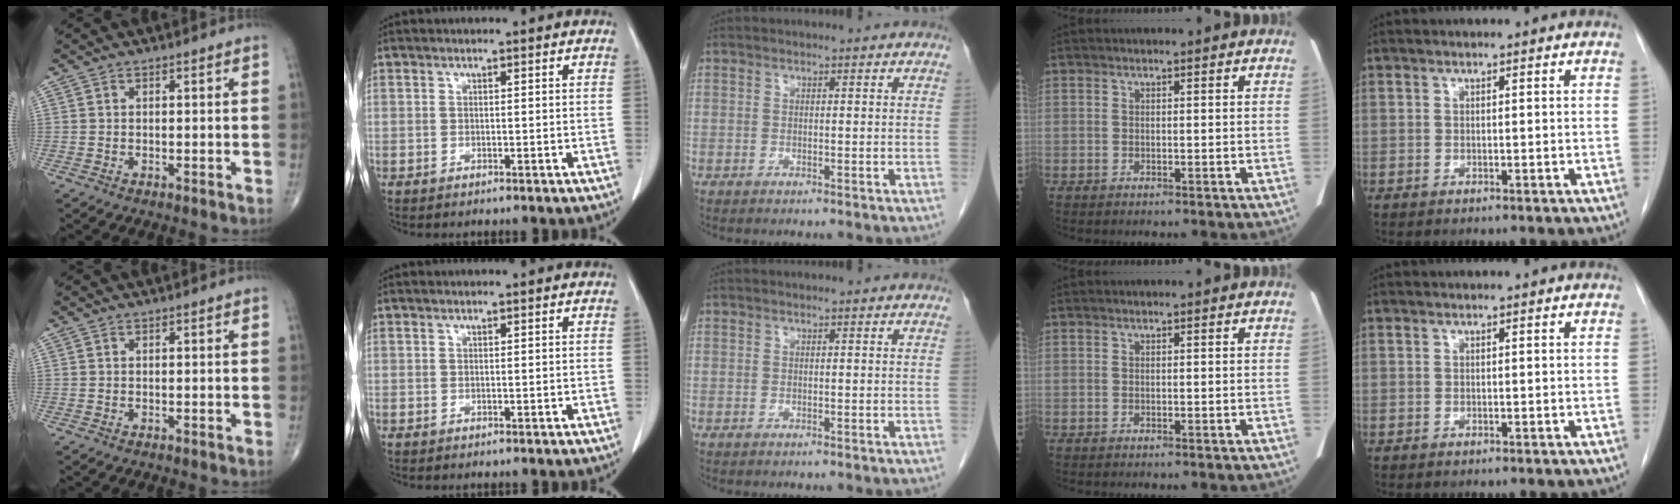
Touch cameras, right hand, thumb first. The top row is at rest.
{}